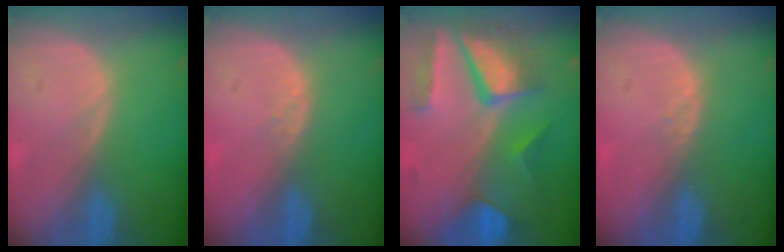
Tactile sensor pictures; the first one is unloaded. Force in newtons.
{"total": 1.1, "press": 0.8, "slide": 0.7}
{"total": 10.3, "press": 8.8, "slide": 5.4}
{"total": 1.1, "press": 0.8, "slide": 0.7}